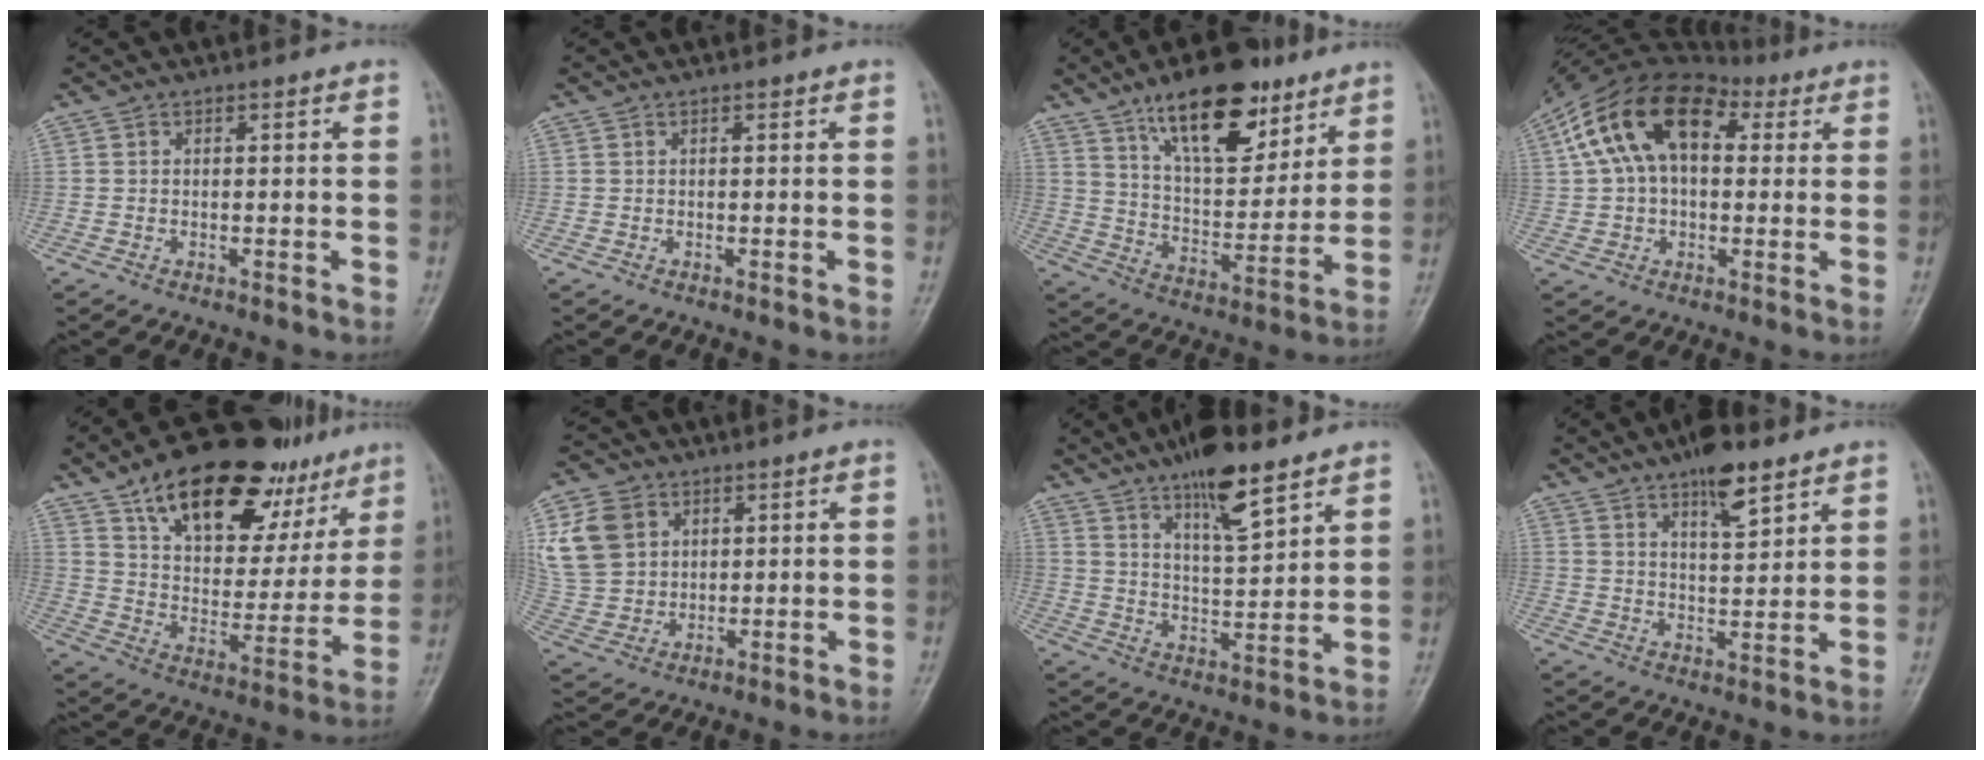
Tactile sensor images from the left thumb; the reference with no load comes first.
{"total": 0.0}
{"total": 18.8, "force": [11.6, 8.2, 12.3], "torque": [-0.148, -0.056, 0.196]}
{"total": 16.9, "force": [4.6, 10.4, 12.4], "torque": [-0.218, 0.036, 0.072]}
{"total": 26.4, "force": [15.9, 13.5, 16.2], "torque": [-0.199, -0.028, 0.251]}
{"total": 11.4, "force": [3.9, 9.0, 5.8], "torque": [-0.102, -0.006, 0.082]}
{"total": 12.2, "force": [8.2, 3.4, 8.3], "torque": [-0.119, -0.049, 0.139]}
{"total": 8.7, "force": [5.7, 3.0, 5.8], "torque": [-0.073, -0.033, 0.091]}